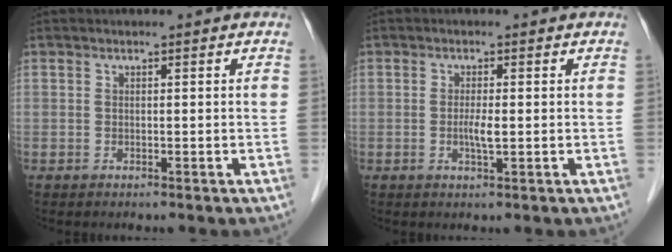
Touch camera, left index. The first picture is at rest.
{"total": 2.1, "force": [-0.3, 0.2, 2.0], "torque": [-0.043, -0.005, -0.004]}